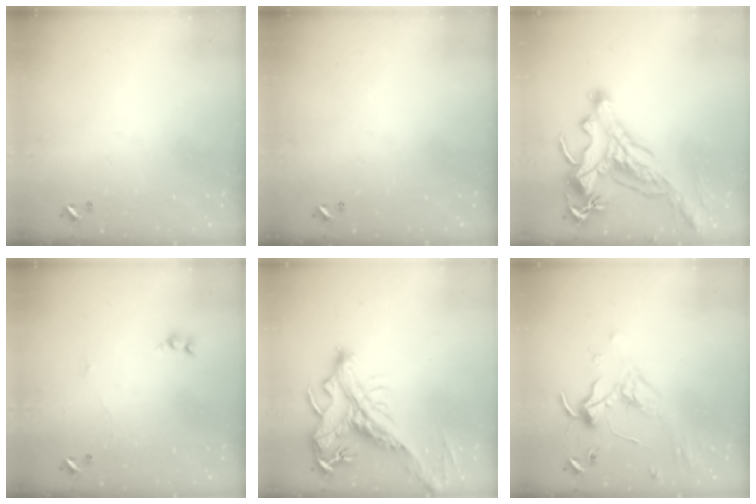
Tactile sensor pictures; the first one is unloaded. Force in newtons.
{"total": 0.0}
{"total": 5.1, "press": 4.8, "slide": 1.7}
{"total": 1.6, "press": 1.5, "slide": 0.4}
{"total": 4.9, "press": 4.7, "slide": 1.6}
{"total": 1.7, "press": 1.5, "slide": 0.7}